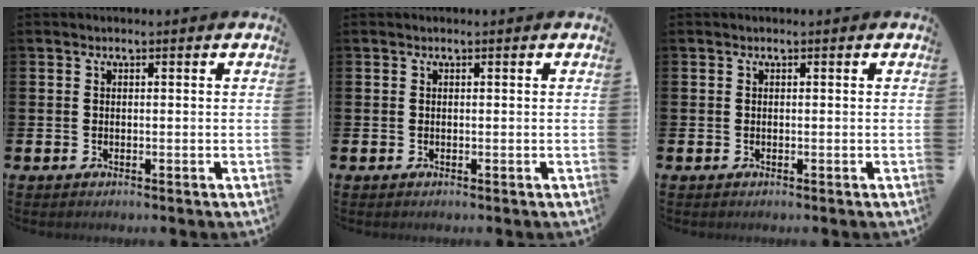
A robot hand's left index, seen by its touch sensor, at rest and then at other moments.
{"total": 0.0}
{"total": 0.0}